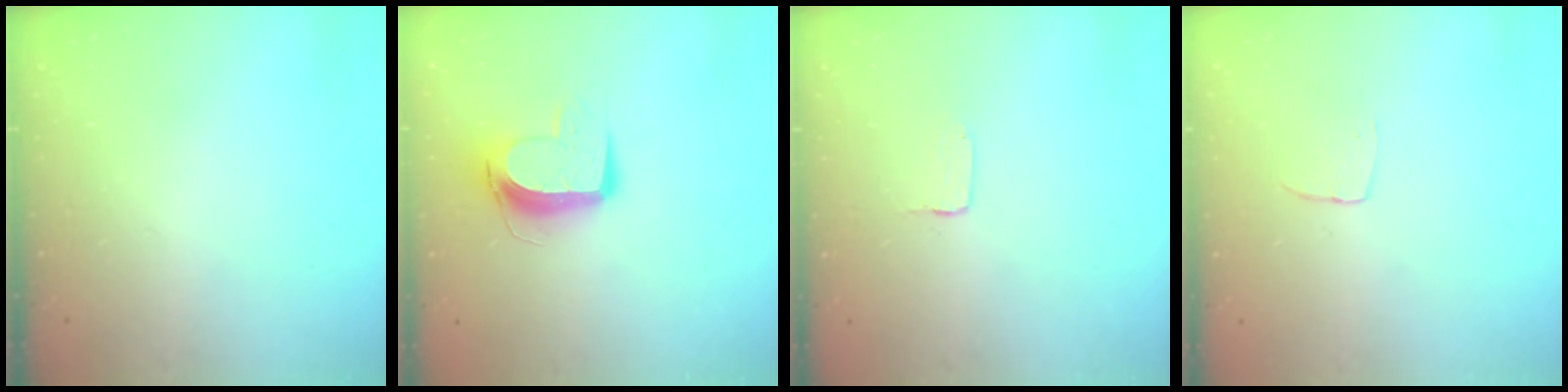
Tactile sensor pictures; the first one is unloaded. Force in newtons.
{"total": 10.6, "press": 10.6, "slide": 0.9}
{"total": 1.0, "press": 1.0, "slide": 0.1}
{"total": 4.0, "press": 4.0, "slide": 0.2}